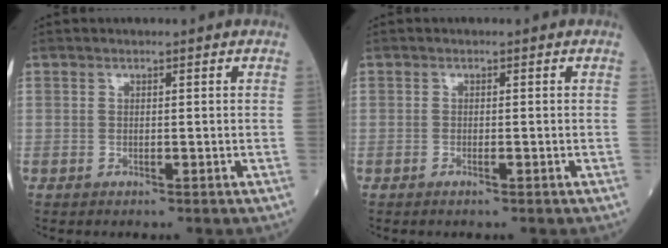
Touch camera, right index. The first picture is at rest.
{"total": 0.7, "force": [-0.5, 0.0, 0.5], "torque": [-0.009, 0.000, -0.008]}